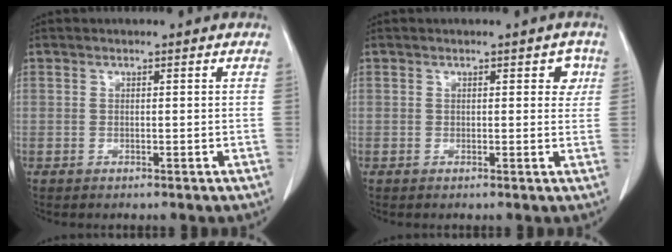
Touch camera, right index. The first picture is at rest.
{"total": 2.4, "force": [0.9, 1.5, 1.7], "torque": [-0.005, 0.006, 0.005]}